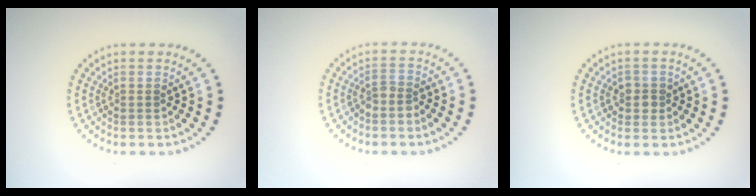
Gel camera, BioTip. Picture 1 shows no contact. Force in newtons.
{"total": 1.4, "press": 1.0, "slide": 1.0}
{"total": 1.4, "press": 1.3, "slide": 0.5}